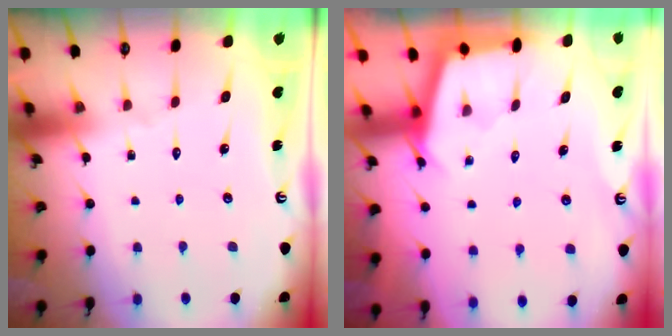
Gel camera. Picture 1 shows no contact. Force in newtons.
{"total": 2.9, "press": 2.8, "slide": 0.3}